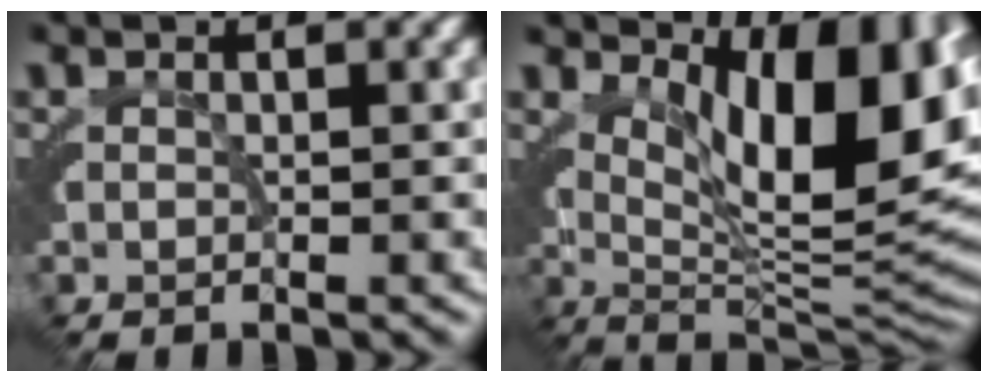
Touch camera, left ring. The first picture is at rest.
{"total": 12.7, "force": [2.9, 5.3, 11.2], "torque": [-0.128, -0.007, 0.052]}